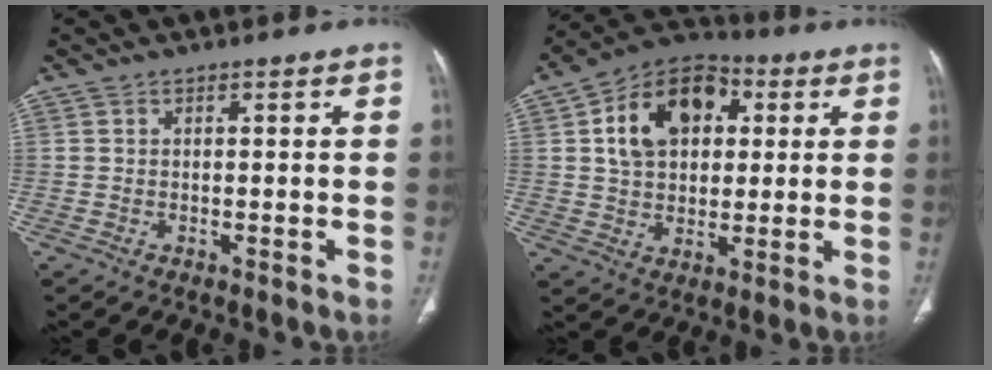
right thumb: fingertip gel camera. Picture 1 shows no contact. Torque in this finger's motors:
{"motor_torque": [0.50, 0.55, 0.26, -0.12, 0.15]}